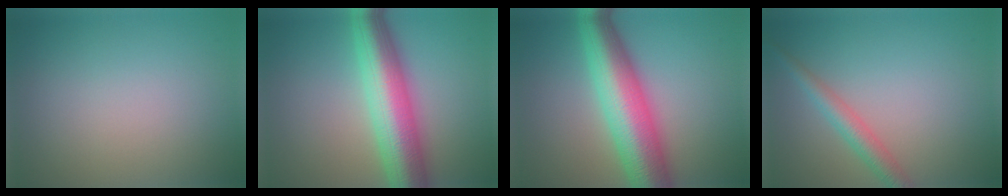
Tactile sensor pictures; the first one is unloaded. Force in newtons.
{"total": 9.3, "press": 9.3, "slide": 0.3}
{"total": 10.3, "press": 10.3, "slide": 0.1}
{"total": 2.7, "press": 2.7, "slide": 0.1}